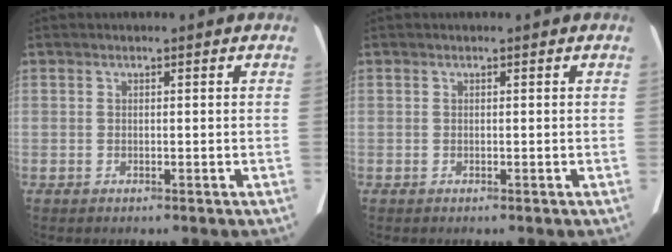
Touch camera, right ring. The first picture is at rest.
{"total": 0.0}